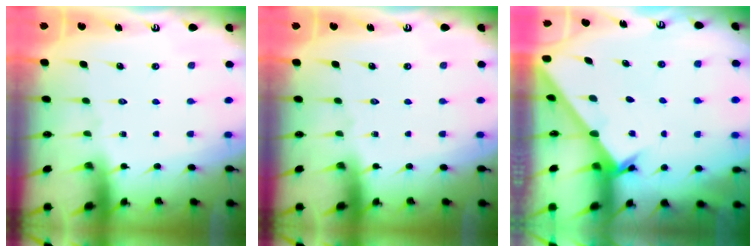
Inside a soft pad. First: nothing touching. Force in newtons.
{"total": 0.0}
{"total": 1.9, "press": 1.9, "slide": 0.1}